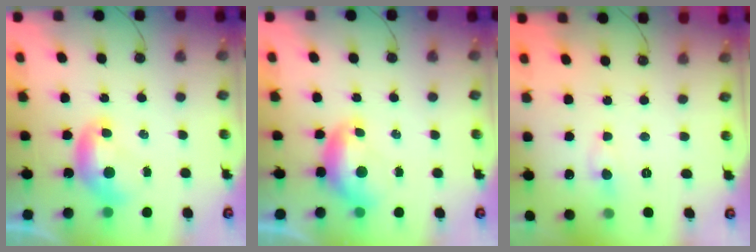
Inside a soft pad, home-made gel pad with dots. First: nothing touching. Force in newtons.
{"total": 0.0}
{"total": 0.9, "press": 0.6, "slide": 0.6}